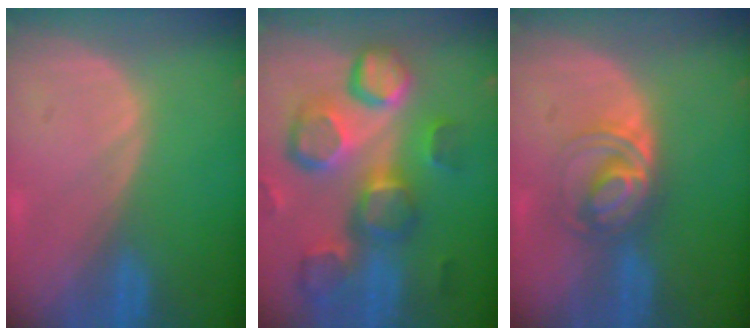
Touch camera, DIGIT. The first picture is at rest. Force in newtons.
{"total": 13.0, "press": 11.3, "slide": 6.5}
{"total": 5.9, "press": 5.5, "slide": 2.1}